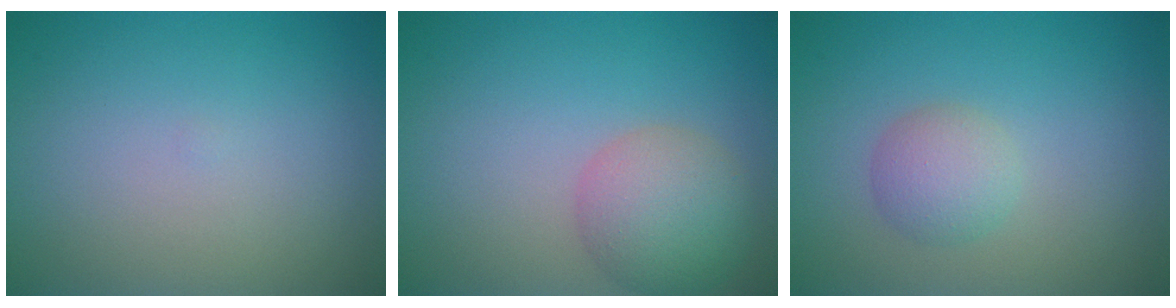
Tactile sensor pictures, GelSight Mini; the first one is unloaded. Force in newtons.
{"total": 4.8, "press": 4.8, "slide": 0.2}
{"total": 2.5, "press": 2.4, "slide": 0.2}